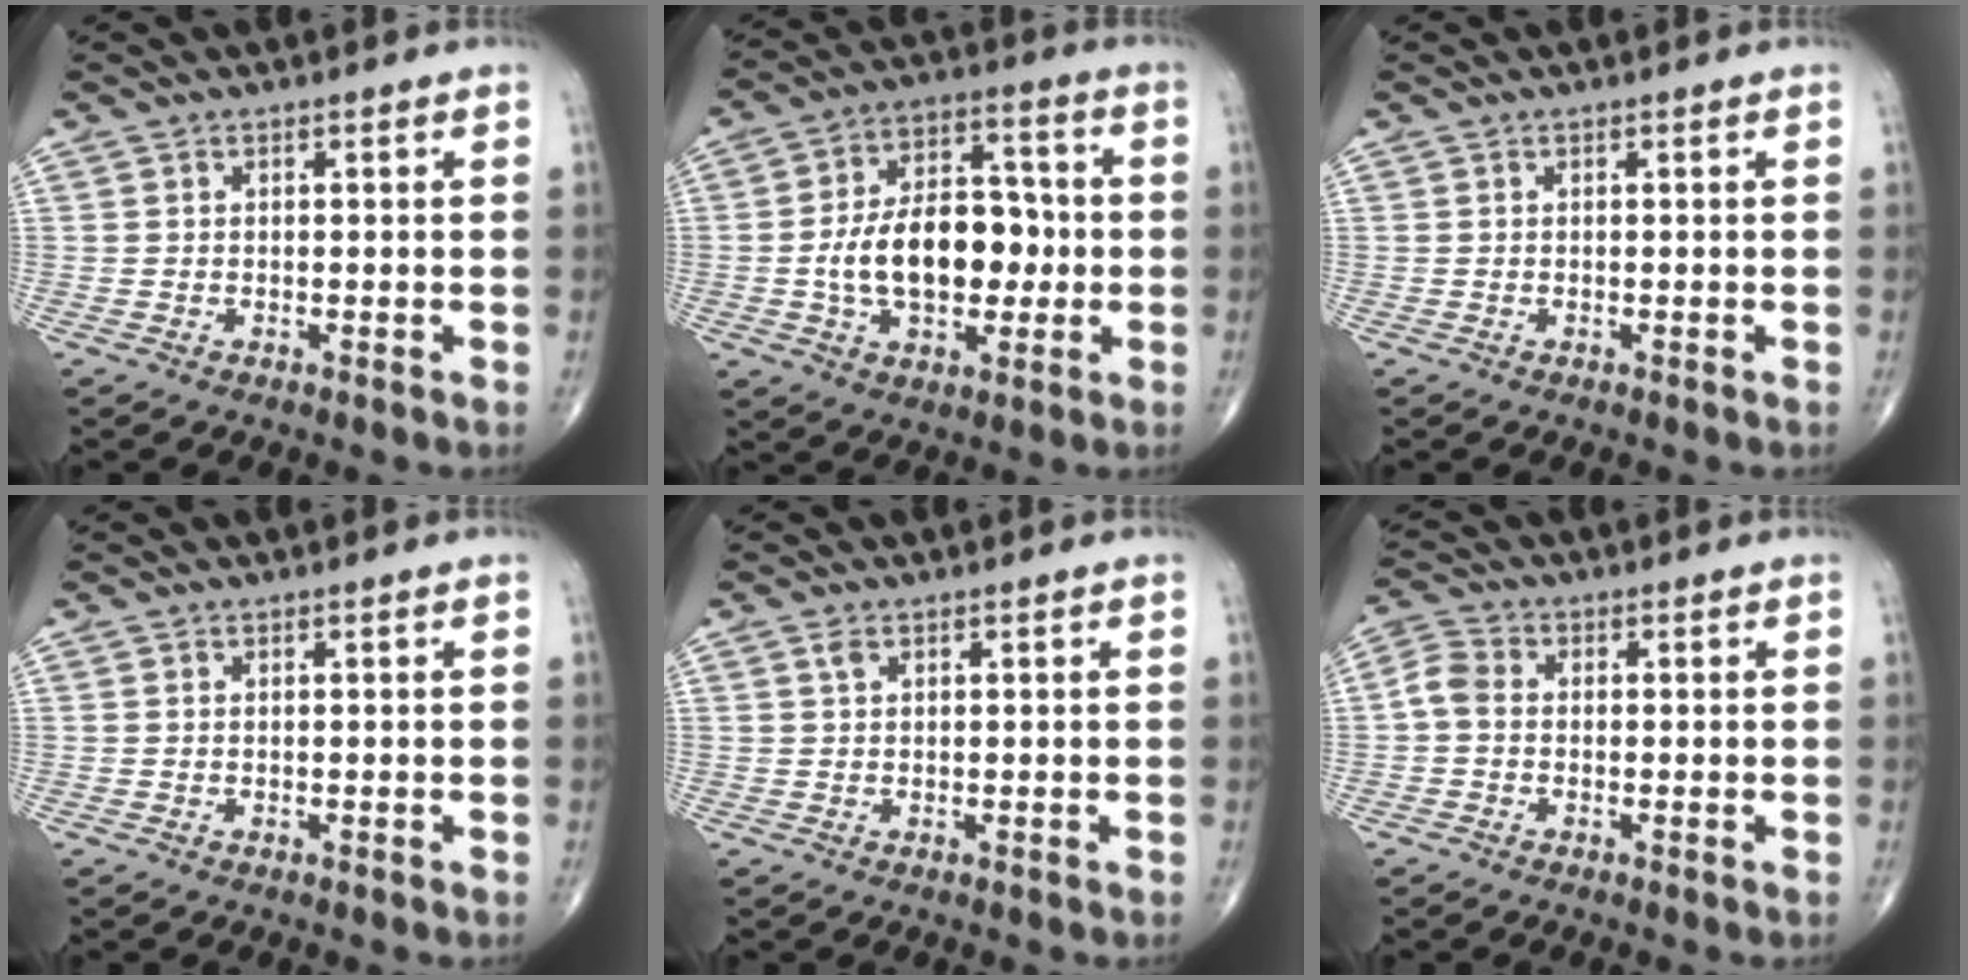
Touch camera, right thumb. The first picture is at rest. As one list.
[{"total": 16.2, "force": [-1.7, 9.9, 12.8], "torque": [-0.187, 0.032, -0.025]}, {"total": 0.0}, {"total": 0.0}, {"total": 1.2, "force": [0.6, 0.6, 0.8], "torque": [-0.017, 0.005, 0.011]}, {"total": 3.7, "force": [-0.4, 2.7, 2.5], "torque": [-0.053, 0.009, -0.021]}]